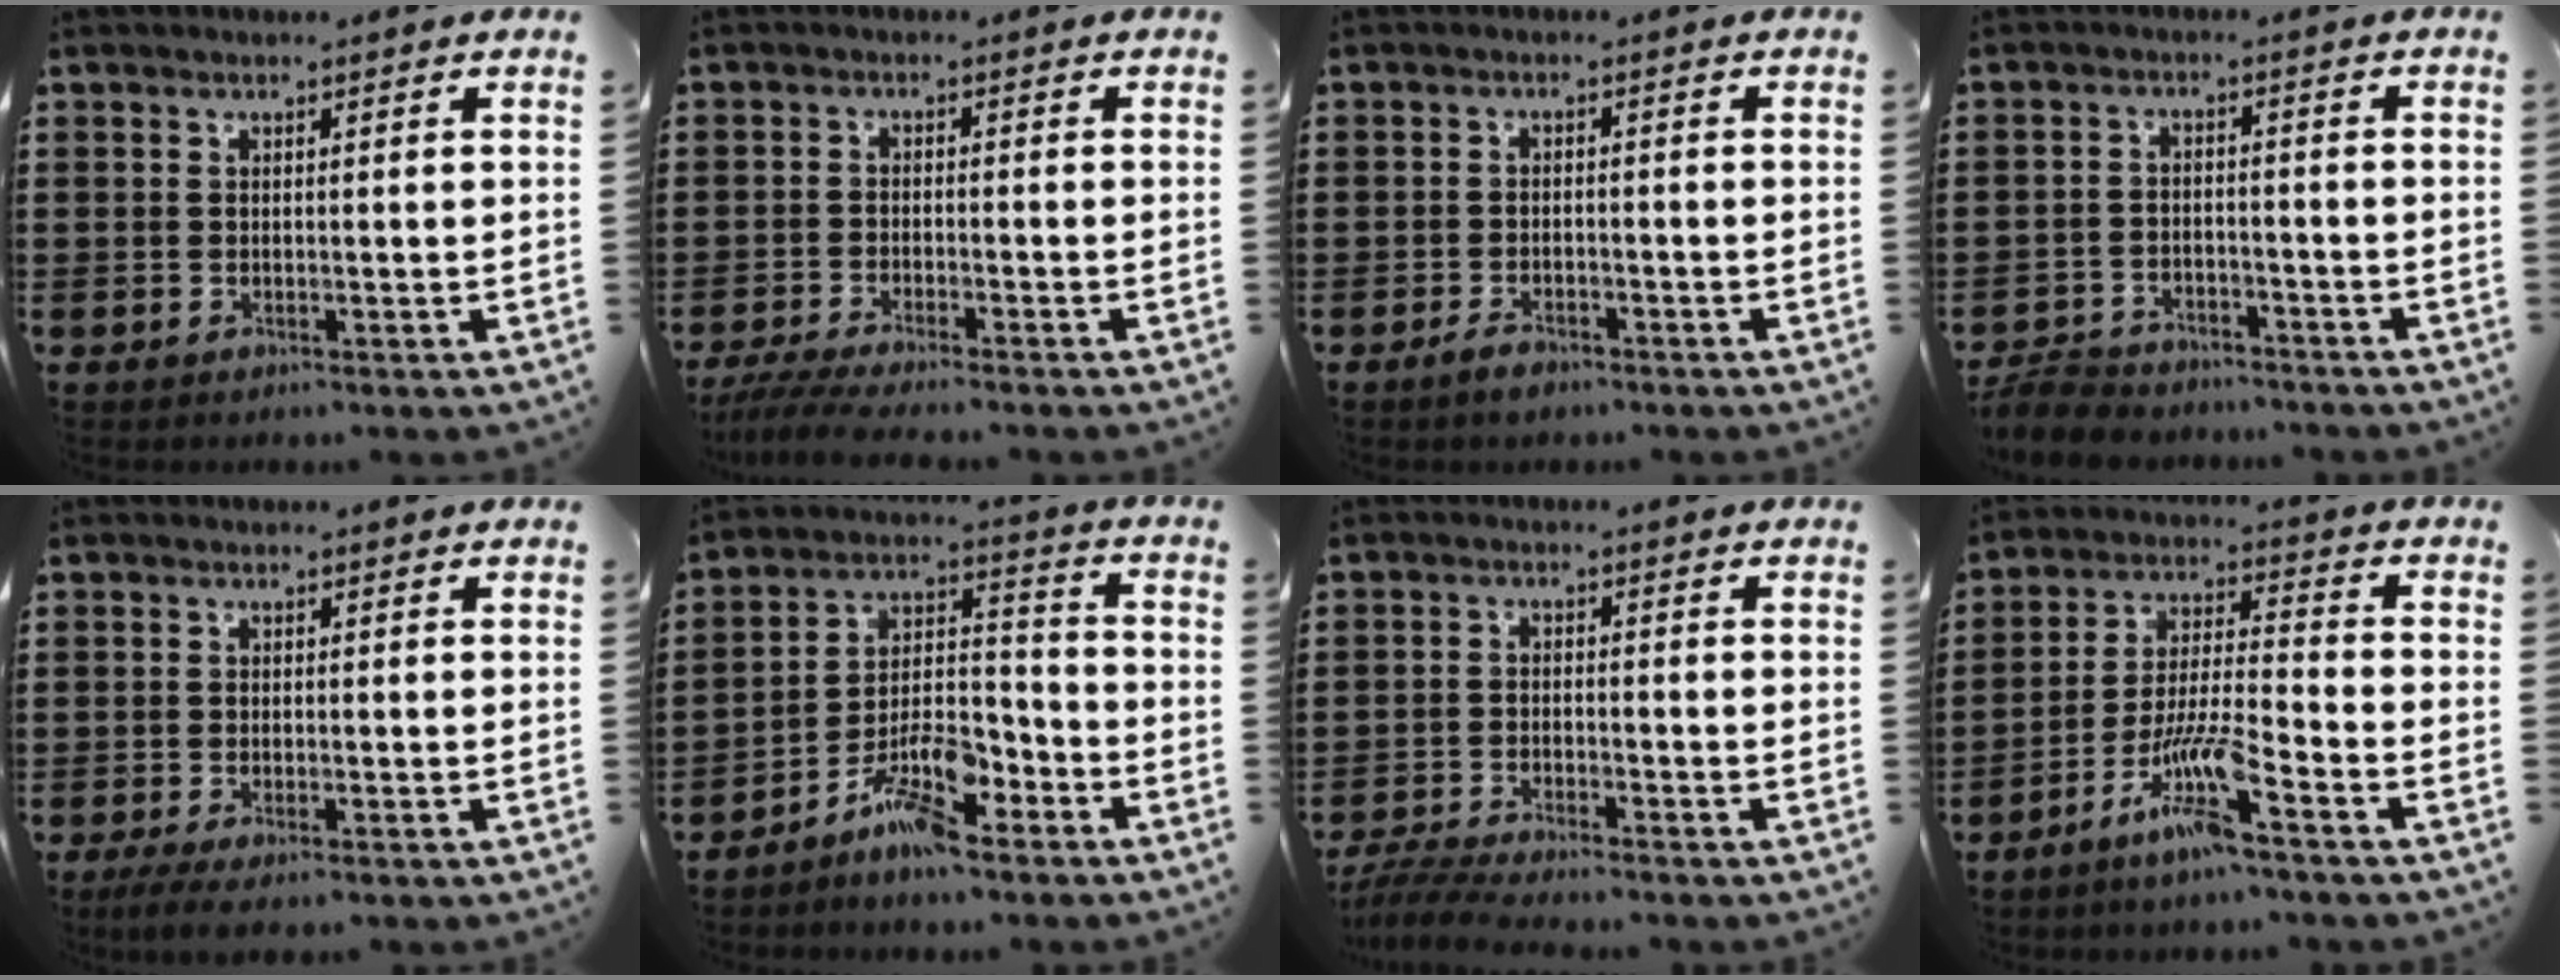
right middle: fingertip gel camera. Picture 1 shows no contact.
{"total": 3.8, "force": [-3.6, 0.0, 1.4], "torque": [-0.038, -0.013, -0.073]}
{"total": 2.0, "force": [-1.6, 0.7, 1.0], "torque": [-0.019, 0.002, -0.031]}
{"total": 5.6, "force": [-5.4, 1.1, 0.9], "torque": [-0.029, 0.008, -0.111]}
{"total": 1.7, "force": [-1.4, 0.1, 0.9], "torque": [-0.024, -0.001, -0.029]}
{"total": 9.8, "force": [-7.1, 3.0, 6.0], "torque": [-0.124, 0.012, -0.138]}
{"total": 4.7, "force": [-4.5, 0.1, 1.2], "torque": [-0.040, -0.011, -0.095]}
{"total": 9.2, "force": [-6.1, 0.6, 7.0], "torque": [-0.145, -0.008, -0.118]}